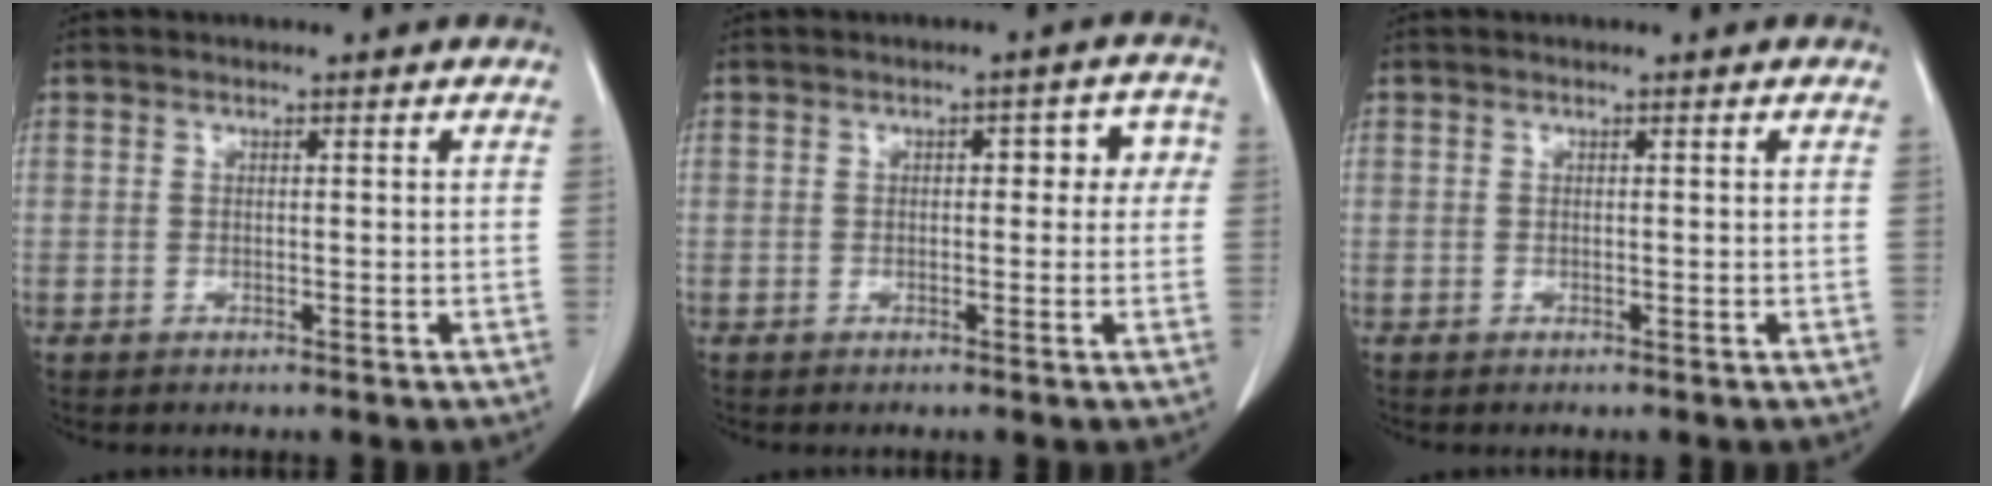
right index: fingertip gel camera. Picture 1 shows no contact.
{"total": 4.1, "force": [0.5, 2.2, 3.5], "torque": [-0.030, 0.029, 0.001]}
{"total": 0.0}